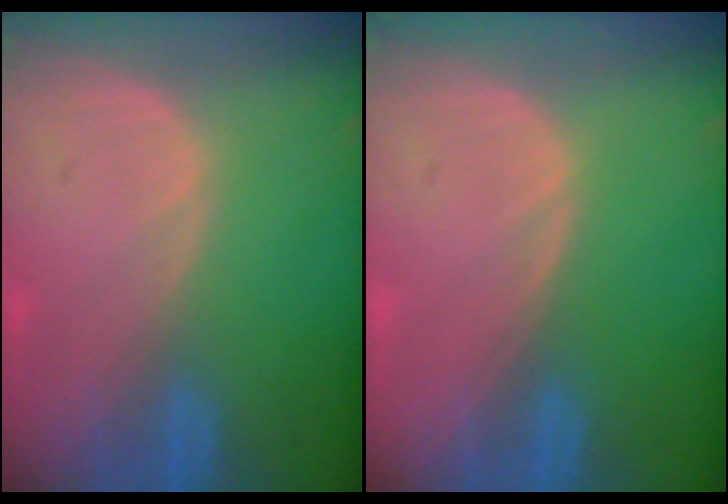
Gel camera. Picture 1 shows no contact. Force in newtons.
{"total": 0.0}